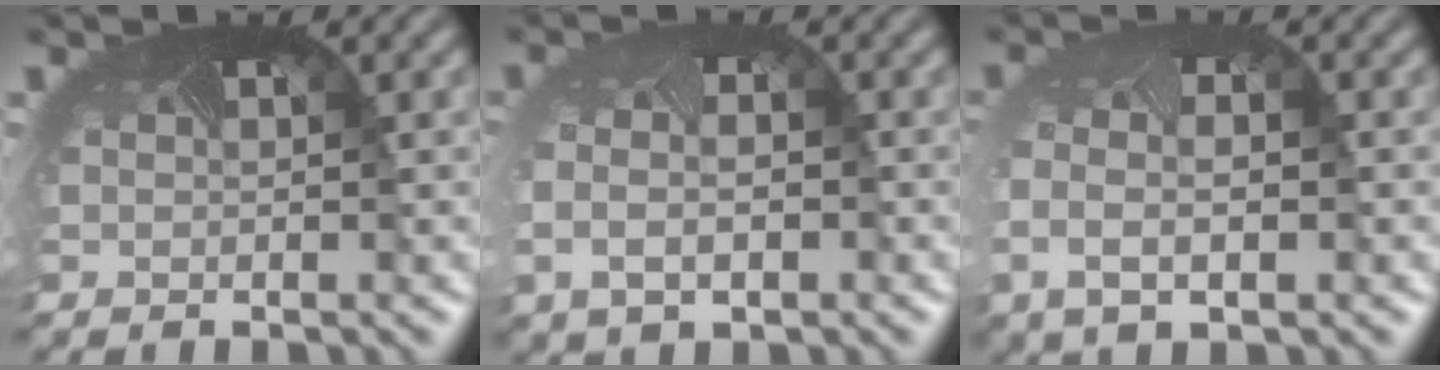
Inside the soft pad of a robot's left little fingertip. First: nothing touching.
{"total": 3.7, "force": [-0.8, 2.4, 2.6], "torque": [-0.074, -0.018, -0.006]}
{"total": 3.8, "force": [-0.9, 2.2, 3.0], "torque": [-0.086, -0.015, -0.010]}